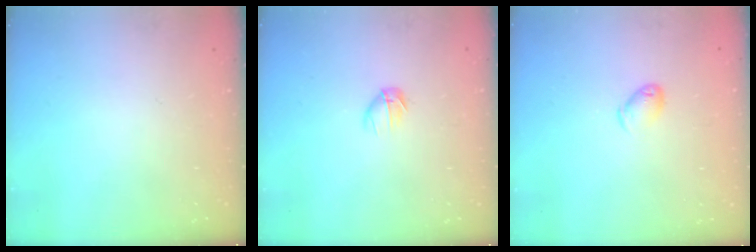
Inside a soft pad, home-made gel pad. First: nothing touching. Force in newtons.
{"total": 4.8, "press": 4.6, "slide": 1.3}
{"total": 4.1, "press": 4.0, "slide": 0.7}